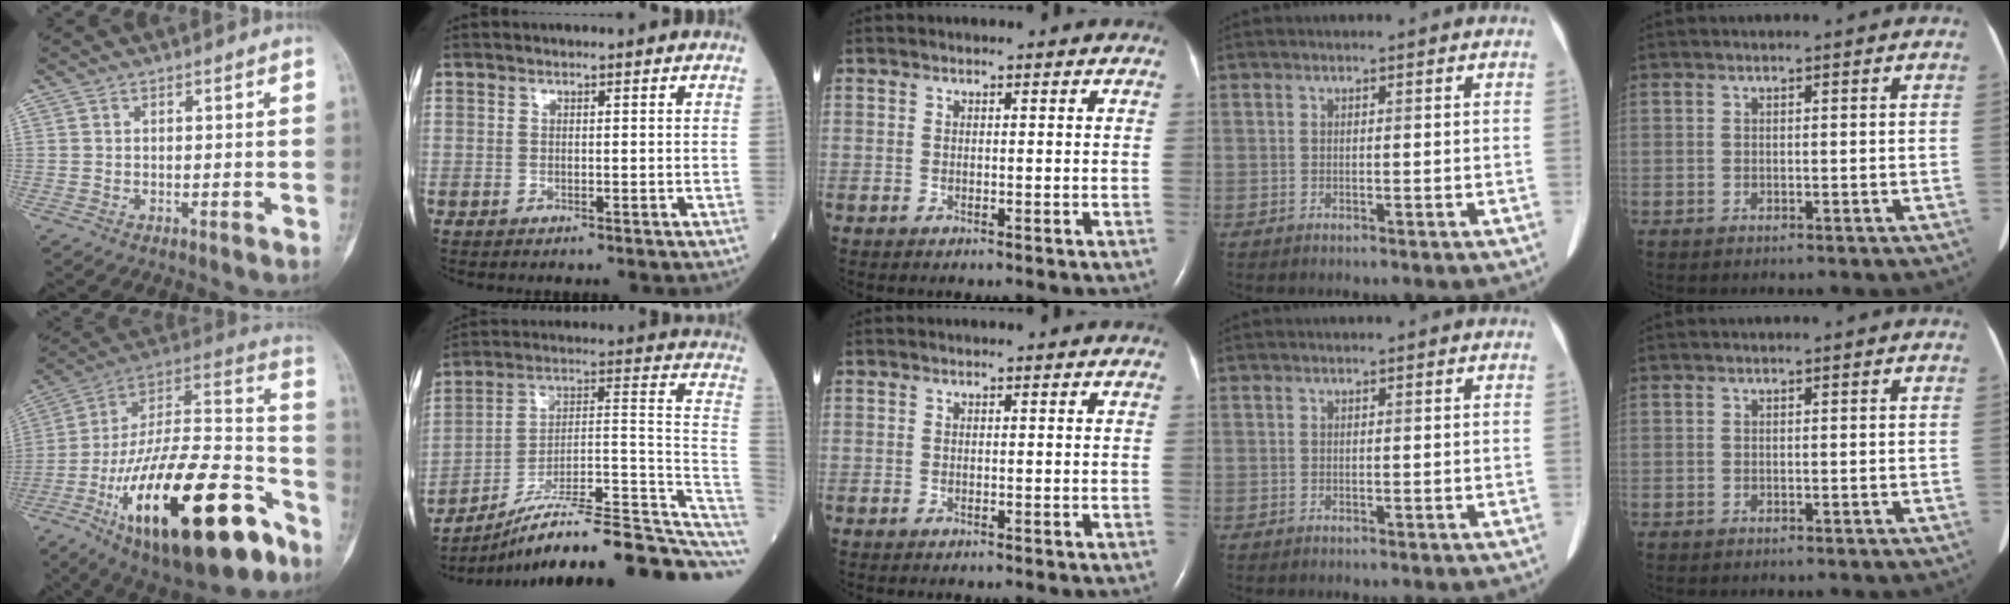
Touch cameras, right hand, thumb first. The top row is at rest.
{"thumb": {"total": 35.7, "force": [-17.1, 13.4, 28.4], "torque": [-0.449, 0.065, -0.274]}, "index": {"total": 21.0, "force": [-16.5, 2.4, 12.7], "torque": [-0.120, 0.048, -0.253]}}